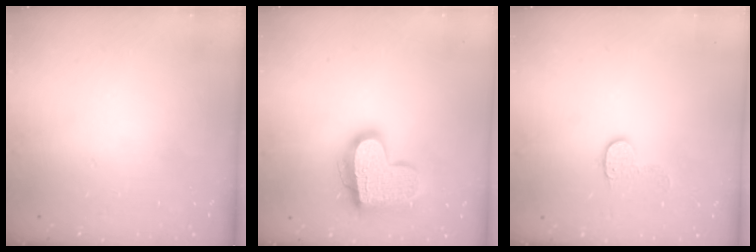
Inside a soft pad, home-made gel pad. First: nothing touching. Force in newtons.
{"total": 18.0, "press": 17.9, "slide": 1.6}
{"total": 6.9, "press": 6.9, "slide": 0.1}